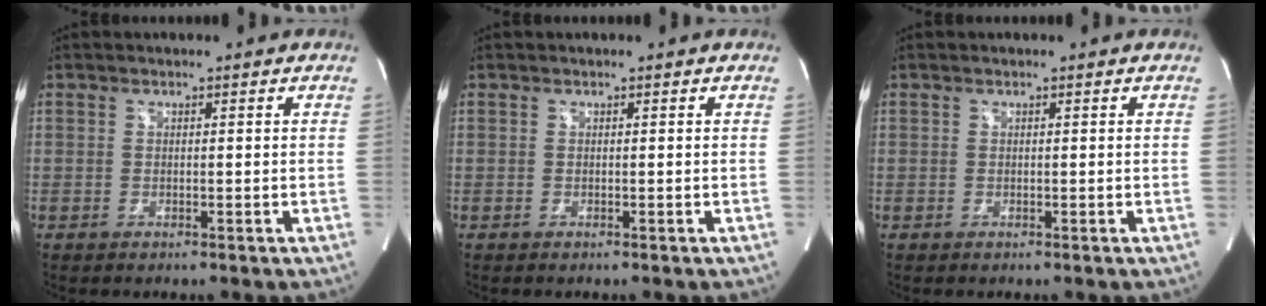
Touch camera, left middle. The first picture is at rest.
{"total": 0.0}
{"total": 0.0}